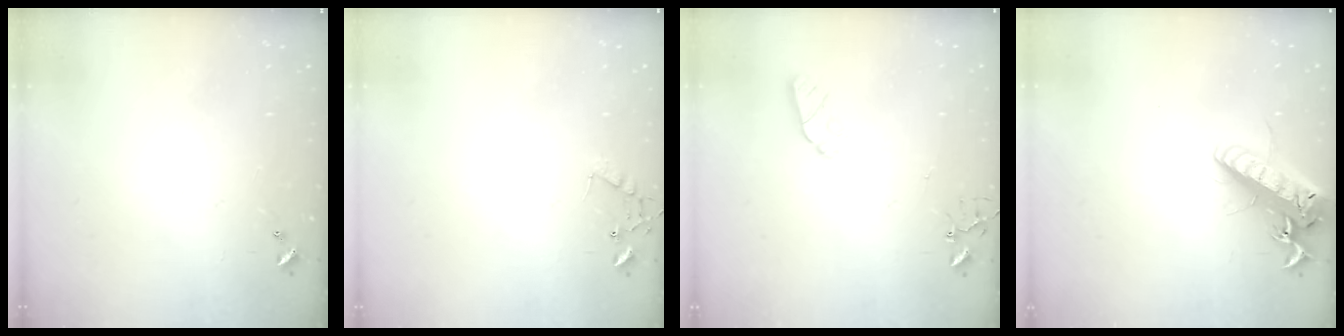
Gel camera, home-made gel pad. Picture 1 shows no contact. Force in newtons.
{"total": 6.8, "press": 6.8, "slide": 0.5}
{"total": 6.2, "press": 6.2, "slide": 0.0}
{"total": 20.4, "press": 19.9, "slide": 4.5}